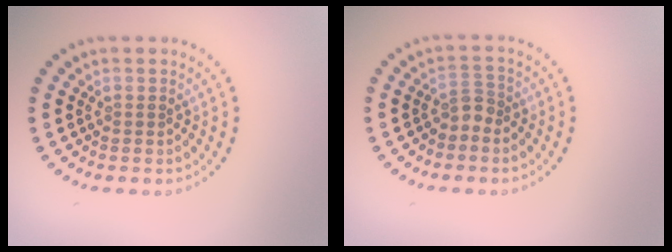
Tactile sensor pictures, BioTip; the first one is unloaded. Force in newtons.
{"total": 1.5, "press": 1.1, "slide": 1.0}